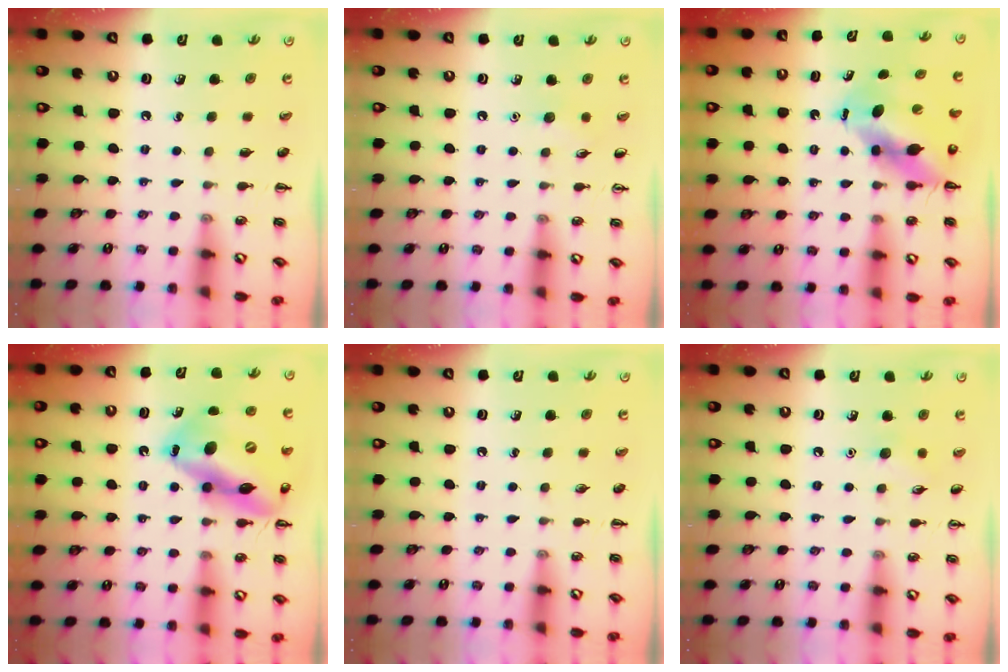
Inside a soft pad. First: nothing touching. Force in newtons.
{"total": 4.3, "press": 4.1, "slide": 1.3}
{"total": 9.7, "press": 9.3, "slide": 2.6}
{"total": 20.1, "press": 19.6, "slide": 4.5}
{"total": 0.0}
{"total": 5.4, "press": 5.1, "slide": 1.7}